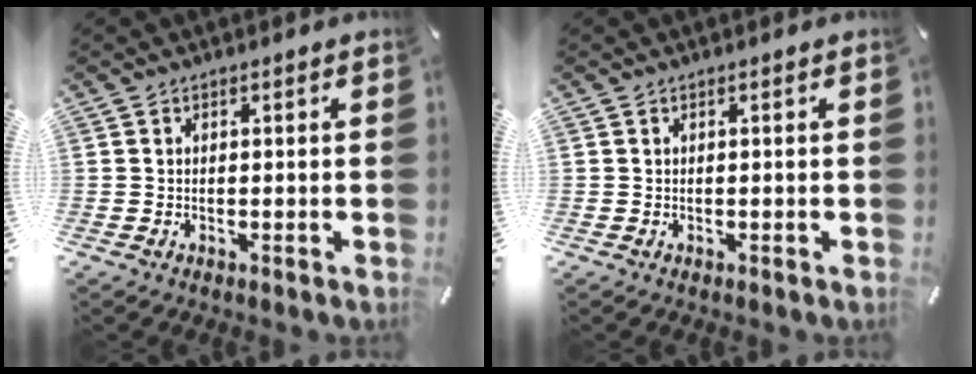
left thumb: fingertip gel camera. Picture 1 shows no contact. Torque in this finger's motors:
{"motor_torque": [0.00, 0.00, 0.00, 0.00, 0.00]}